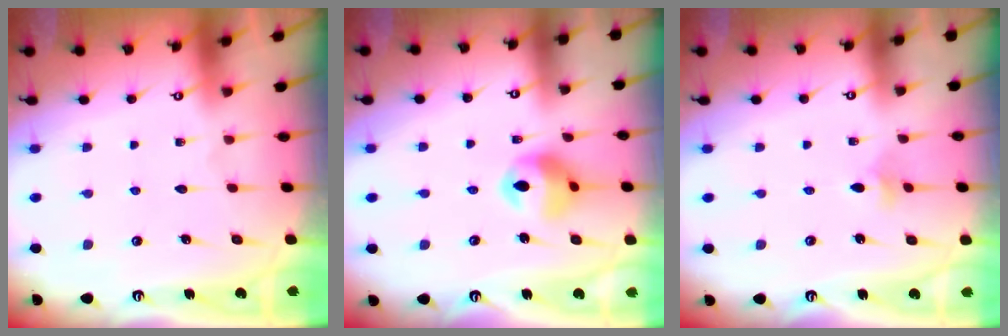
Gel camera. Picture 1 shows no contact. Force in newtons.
{"total": 12.1, "press": 11.9, "slide": 1.9}
{"total": 2.6, "press": 2.6, "slide": 0.5}